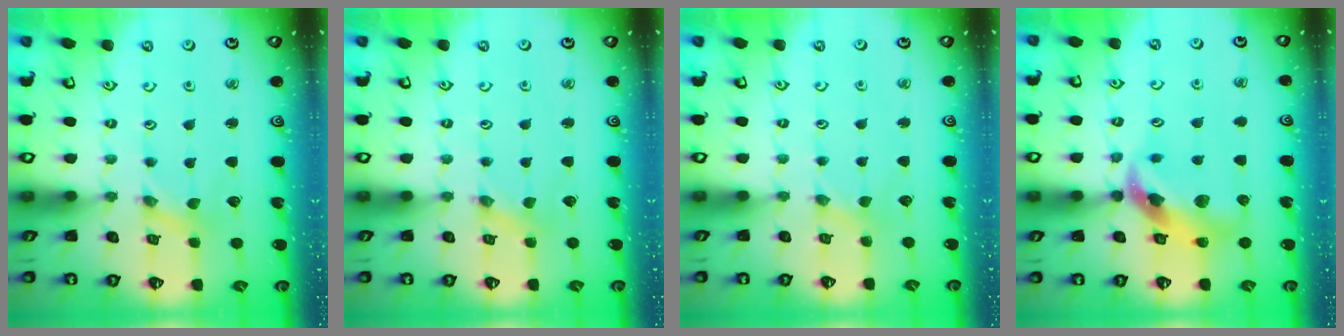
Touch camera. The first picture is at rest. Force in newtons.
{"total": 1.1, "press": 1.1, "slide": 0.2}
{"total": 1.3, "press": 1.3, "slide": 0.2}
{"total": 12.7, "press": 12.6, "slide": 1.8}